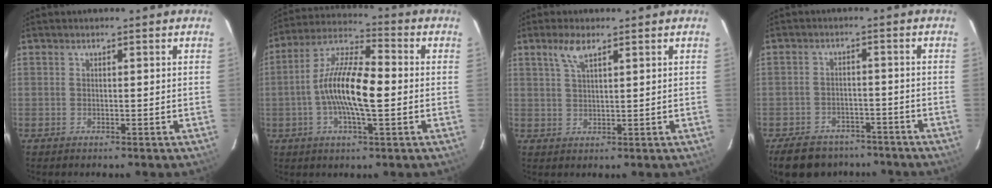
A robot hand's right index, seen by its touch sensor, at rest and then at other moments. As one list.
[{"total": 13.4, "force": [-1.5, 3.7, 12.9], "torque": [-0.251, 0.011, -0.039]}, {"total": 3.7, "force": [2.4, 0.9, 2.7], "torque": [-0.054, 0.006, 0.049]}, {"total": 14.6, "force": [-11.5, 7.2, 5.3], "torque": [-0.134, 0.008, -0.157]}]